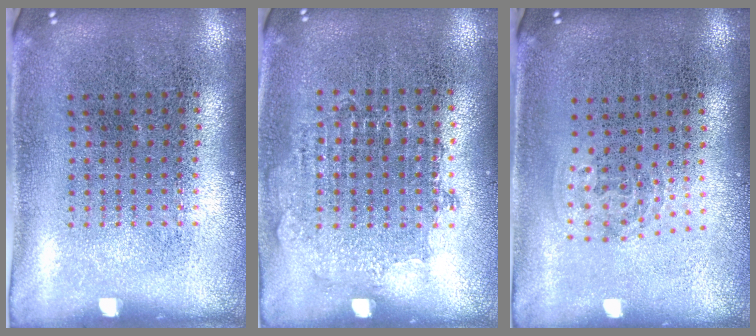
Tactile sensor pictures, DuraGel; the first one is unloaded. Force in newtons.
{"total": 0.8, "press": 0.8, "slide": 0.4}
{"total": 1.0, "press": 0.6, "slide": 0.8}